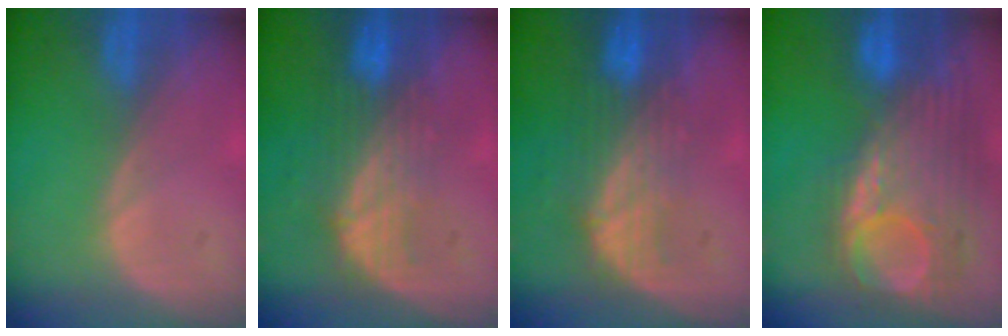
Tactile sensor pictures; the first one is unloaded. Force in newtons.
{"total": 7.6, "press": 7.1, "slide": 2.8}
{"total": 7.6, "press": 7.1, "slide": 2.8}
{"total": 12.2, "press": 10.4, "slide": 6.3}